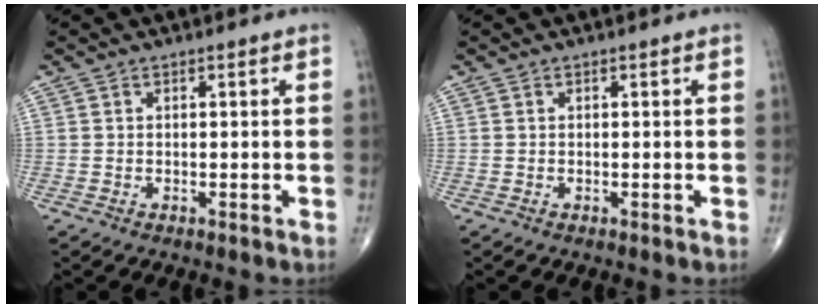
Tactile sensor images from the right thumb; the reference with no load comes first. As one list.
[{"total": 0.0}]